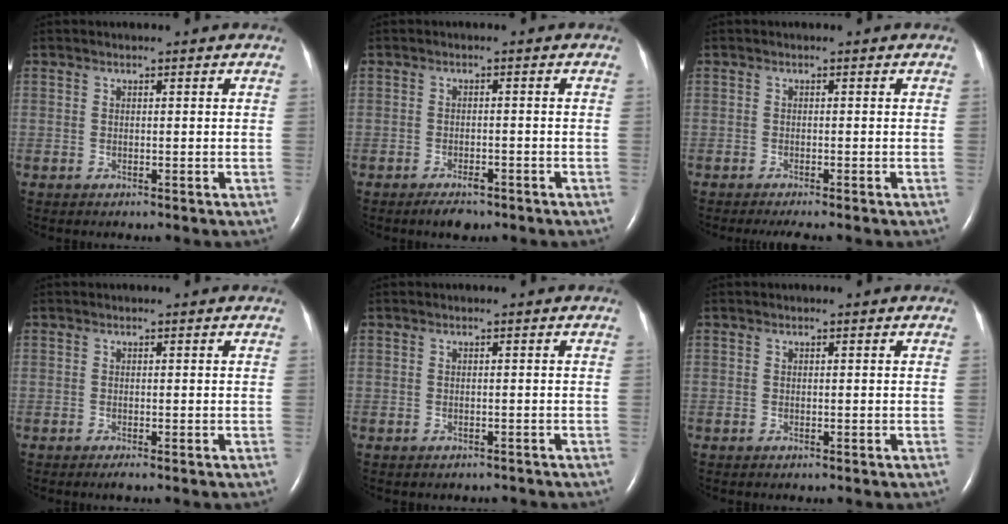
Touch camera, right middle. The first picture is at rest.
{"total": 2.7, "force": [-2.0, 1.1, 1.5], "torque": [-0.029, -0.002, -0.025]}
{"total": 3.7, "force": [-3.1, 0.1, 2.0], "torque": [-0.025, -0.008, -0.043]}
{"total": 0.7, "force": [-0.5, -0.1, 0.5], "torque": [-0.010, -0.002, -0.008]}
{"total": 0.9, "force": [-0.8, 0.5, 0.2], "torque": [-0.009, 0.000, -0.008]}
{"total": 0.0}